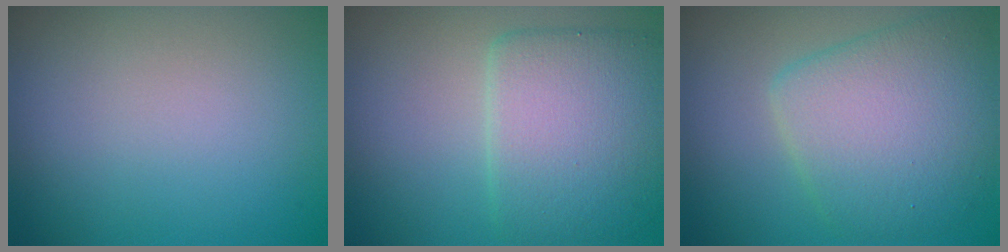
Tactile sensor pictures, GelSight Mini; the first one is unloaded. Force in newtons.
{"total": 6.2, "press": 6.2, "slide": 0.1}
{"total": 6.8, "press": 6.8, "slide": 0.1}